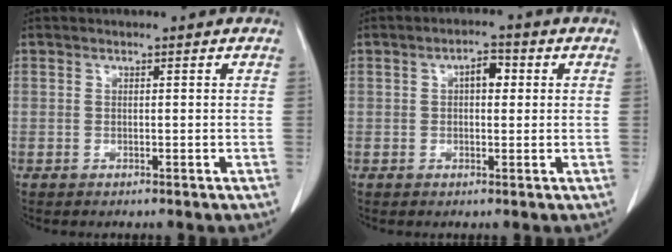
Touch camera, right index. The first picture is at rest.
{"total": 3.3, "force": [0.7, 1.6, 2.8], "torque": [-0.044, 0.012, 0.008]}